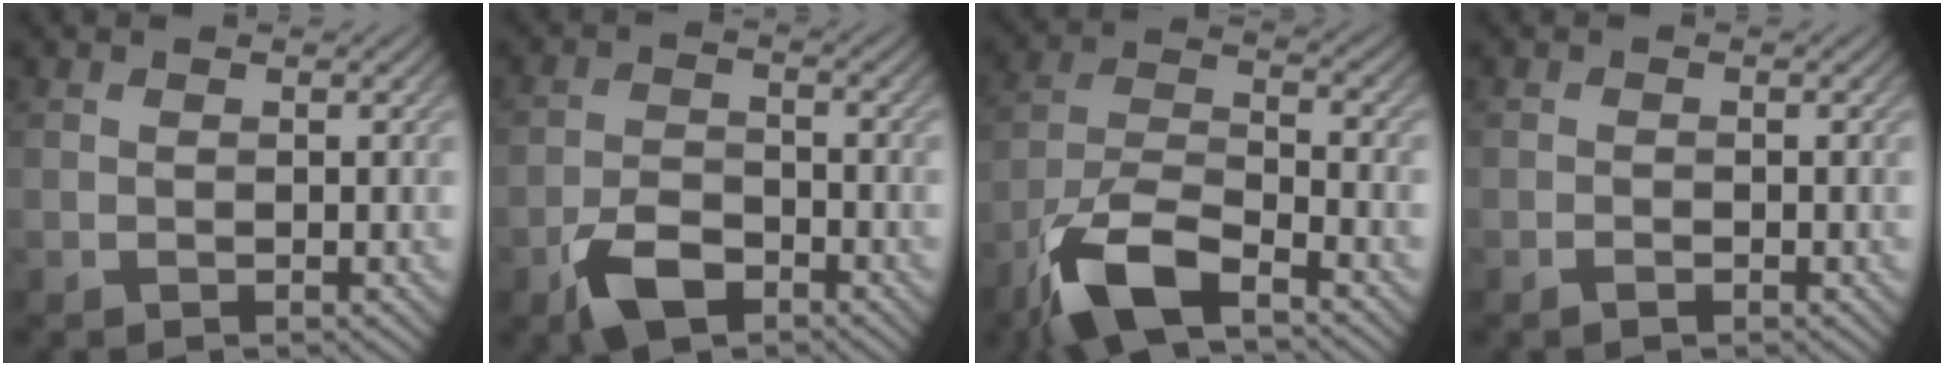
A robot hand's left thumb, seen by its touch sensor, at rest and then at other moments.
{"total": 5.7, "force": [-3.6, 2.9, 3.4], "torque": [-0.069, -0.003, -0.077]}
{"total": 10.7, "force": [-7.2, 3.4, 7.1], "torque": [-0.145, -0.006, -0.154]}
{"total": 0.8, "force": [-0.6, 0.3, 0.5], "torque": [-0.011, 0.000, -0.011]}